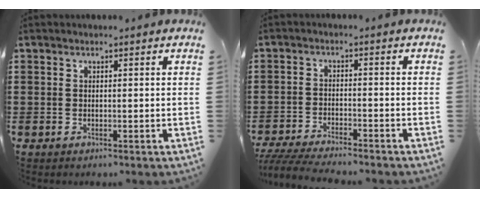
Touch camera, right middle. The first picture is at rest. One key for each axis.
{"total": 4.7, "fx": -4.5, "fy": 0.2, "fz": 1.1, "tx": -0.032, "ty": -0.007, "tz": -0.094}